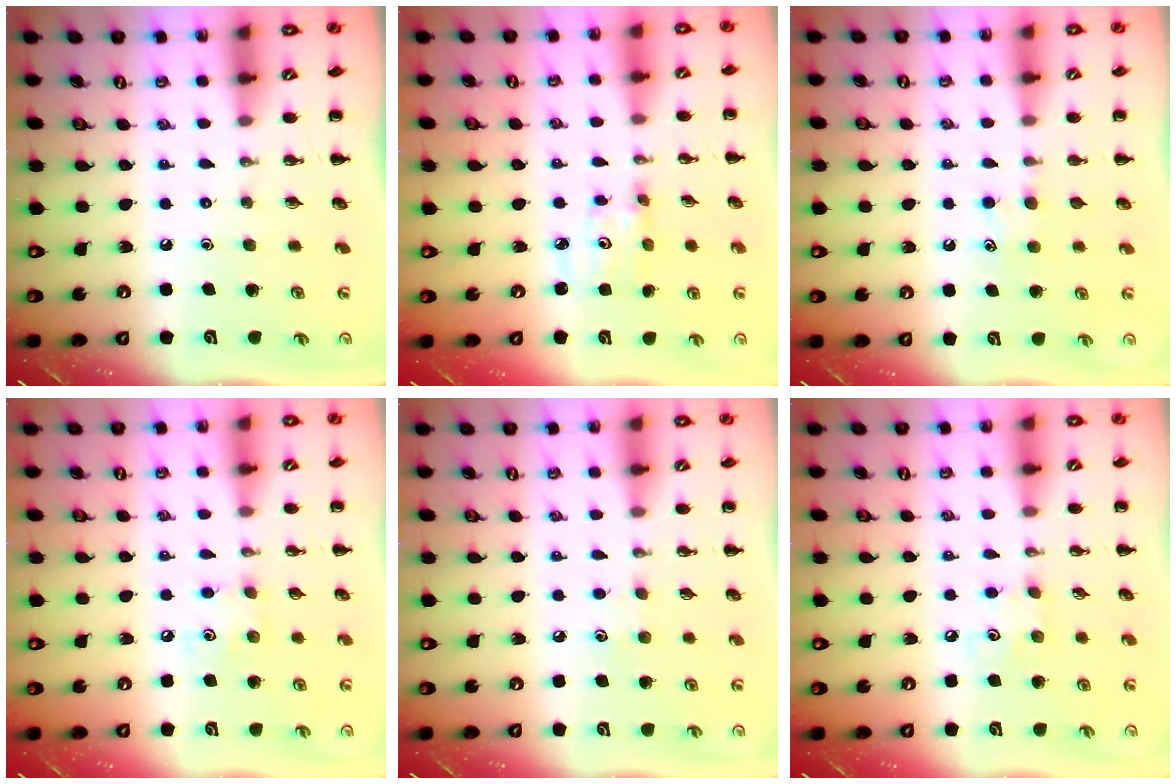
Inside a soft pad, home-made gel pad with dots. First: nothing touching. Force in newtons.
{"total": 2.8, "press": 2.8, "slide": 0.4}
{"total": 5.8, "press": 5.5, "slide": 1.7}
{"total": 4.4, "press": 4.3, "slide": 1.0}
{"total": 4.6, "press": 4.3, "slide": 1.4}
{"total": 3.8, "press": 3.7, "slide": 0.8}